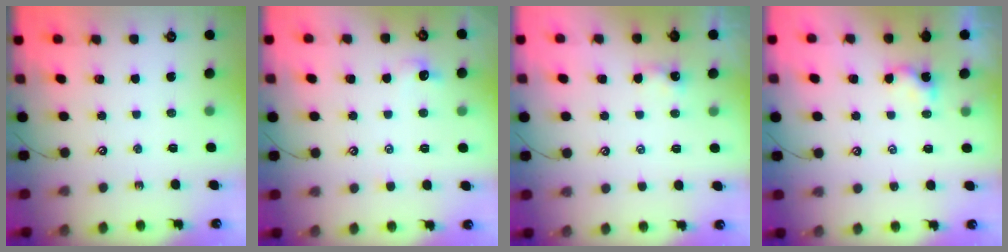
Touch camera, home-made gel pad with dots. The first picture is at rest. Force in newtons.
{"total": 1.0, "press": 0.9, "slide": 0.4}
{"total": 3.6, "press": 3.6, "slide": 0.1}
{"total": 0.8, "press": 0.8, "slide": 0.1}